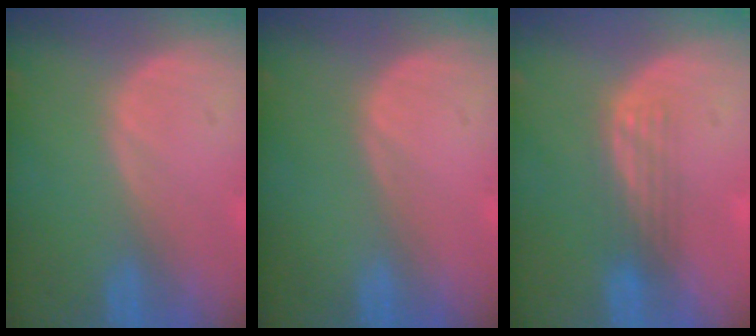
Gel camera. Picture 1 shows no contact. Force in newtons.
{"total": 0.0}
{"total": 2.9, "press": 2.6, "slide": 1.3}